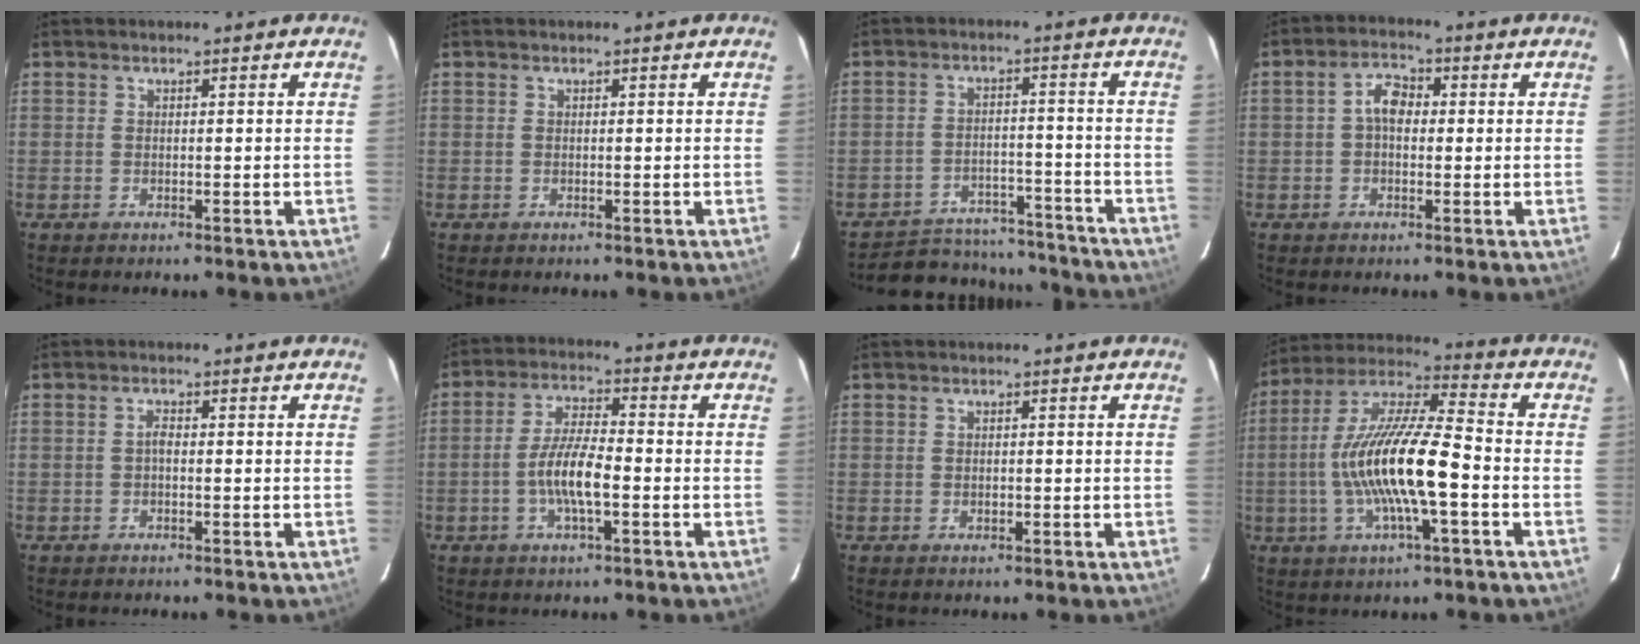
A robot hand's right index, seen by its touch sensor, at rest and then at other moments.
{"total": 0.0}
{"total": 17.9, "force": [-16.1, 6.3, 4.8], "torque": [-0.110, 0.028, -0.203]}
{"total": 4.3, "force": [0.1, 2.9, 3.2], "torque": [-0.058, 0.018, 0.001]}
{"total": 1.1, "force": [-0.3, 0.5, 0.9], "torque": [-0.016, 0.006, -0.007]}
{"total": 7.9, "force": [-2.3, 1.9, 7.3], "torque": [-0.145, 0.005, -0.044]}
{"total": 1.0, "force": [-0.1, 0.8, 0.5], "torque": [-0.008, 0.002, -0.002]}
{"total": 17.0, "force": [-3.3, 3.1, 16.4], "torque": [-0.316, 0.002, -0.068]}